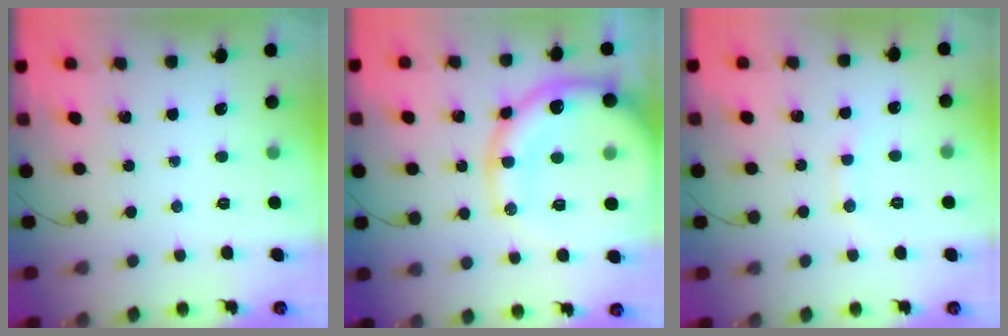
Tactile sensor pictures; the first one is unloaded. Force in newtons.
{"total": 22.7, "press": 22.3, "slide": 4.2}
{"total": 5.9, "press": 5.7, "slide": 1.6}